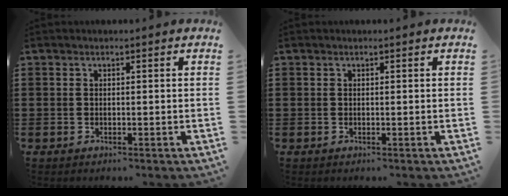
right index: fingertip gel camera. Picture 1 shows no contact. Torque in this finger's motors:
{"motor_torque": [0.00, 0.01, 0.00, 0.00]}